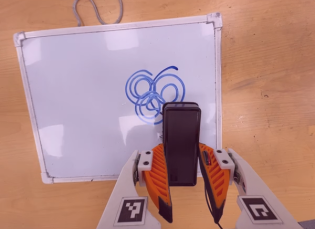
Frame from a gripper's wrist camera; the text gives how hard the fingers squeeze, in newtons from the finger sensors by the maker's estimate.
{"total": 5.0, "left": 3.3, "right": 6.7}